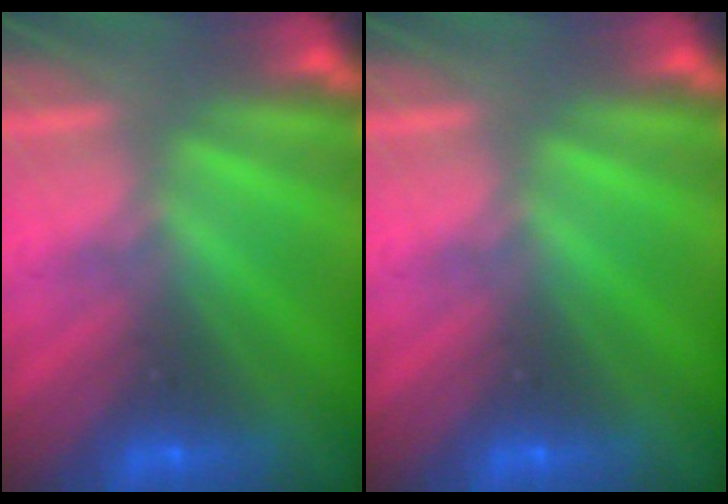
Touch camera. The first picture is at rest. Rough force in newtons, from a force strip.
{"total": 0.0}